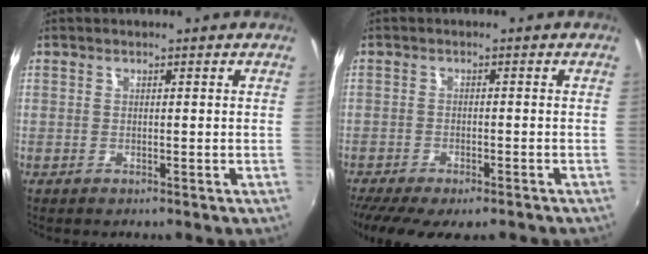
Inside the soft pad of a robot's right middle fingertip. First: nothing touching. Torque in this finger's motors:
{"motor_torque": [1.07, -1.07, 0.27, 0.15]}